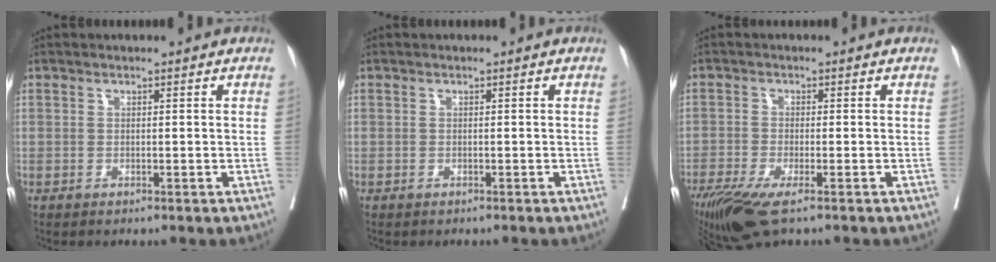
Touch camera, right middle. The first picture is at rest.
{"total": 0.7, "force": [-0.7, 0.1, 0.2], "torque": [-0.012, -0.003, -0.011]}
{"total": 8.0, "force": [-5.4, 1.7, 5.6], "torque": [-0.095, -0.019, -0.097]}